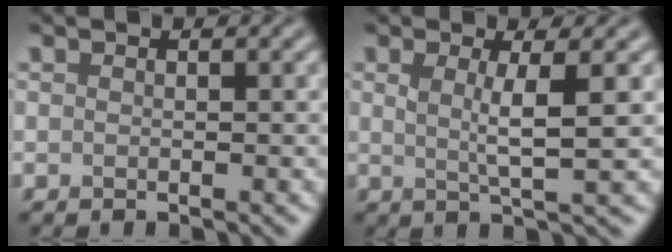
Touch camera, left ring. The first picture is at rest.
{"total": 3.4, "force": [0.6, 0.7, 3.2], "torque": [-0.051, -0.006, 0.009]}